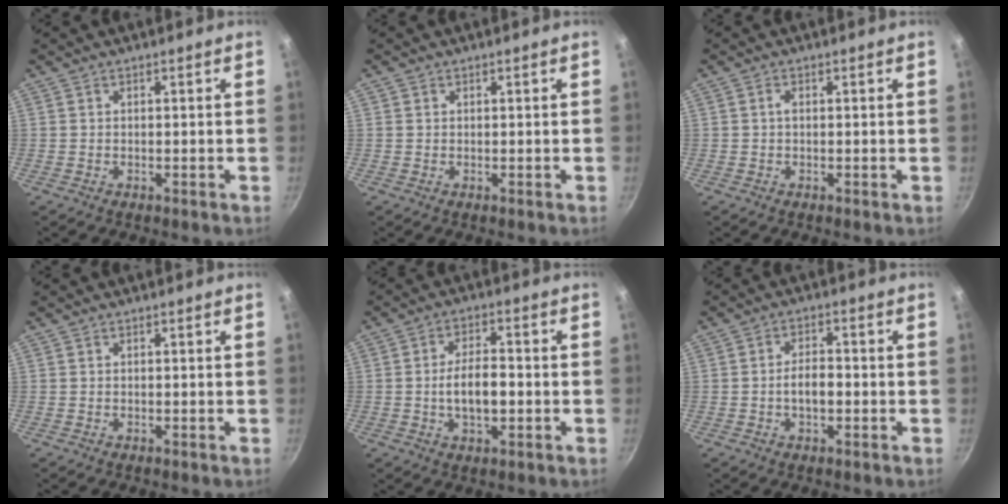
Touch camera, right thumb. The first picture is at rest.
{"total": 0.6, "force": [0.2, 0.6, 0.1], "torque": [0.001, 0.001, 0.001]}
{"total": 0.9, "force": [0.1, 0.4, 0.8], "torque": [-0.016, 0.003, -0.001]}
{"total": 0.0}
{"total": 7.8, "force": [-1.2, 3.8, 6.8], "torque": [-0.109, 0.017, -0.021]}
{"total": 4.8, "force": [-1.0, 2.5, 3.9], "torque": [-0.059, 0.017, -0.016]}